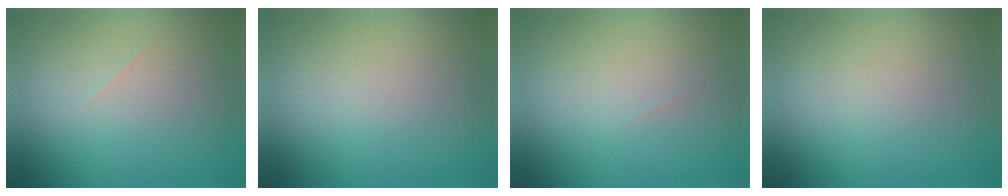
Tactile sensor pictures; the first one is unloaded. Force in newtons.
{"total": 0.0}
{"total": 0.0}
{"total": 0.0}